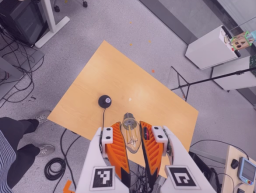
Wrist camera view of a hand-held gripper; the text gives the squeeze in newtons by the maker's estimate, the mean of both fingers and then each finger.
{"total": 20.2, "left": 25.3, "right": 15.1}